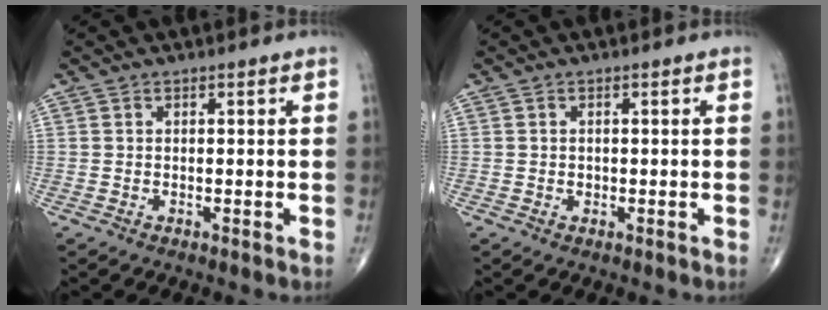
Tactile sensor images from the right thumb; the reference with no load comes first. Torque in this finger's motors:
{"motor_torque": [0.19, -0.01, 0.18, -0.03, -0.02]}